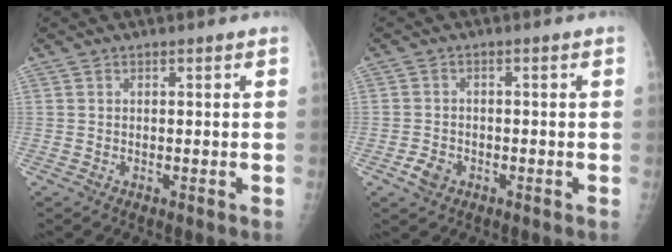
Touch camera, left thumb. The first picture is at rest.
{"total": 3.0, "force": [-1.5, 2.1, 1.5], "torque": [-0.024, 0.009, -0.023]}